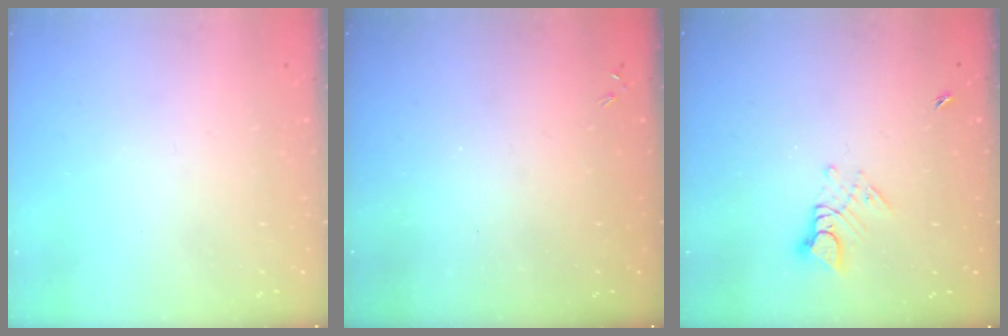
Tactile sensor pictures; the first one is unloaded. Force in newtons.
{"total": 0.0}
{"total": 5.1, "press": 5.1, "slide": 0.5}